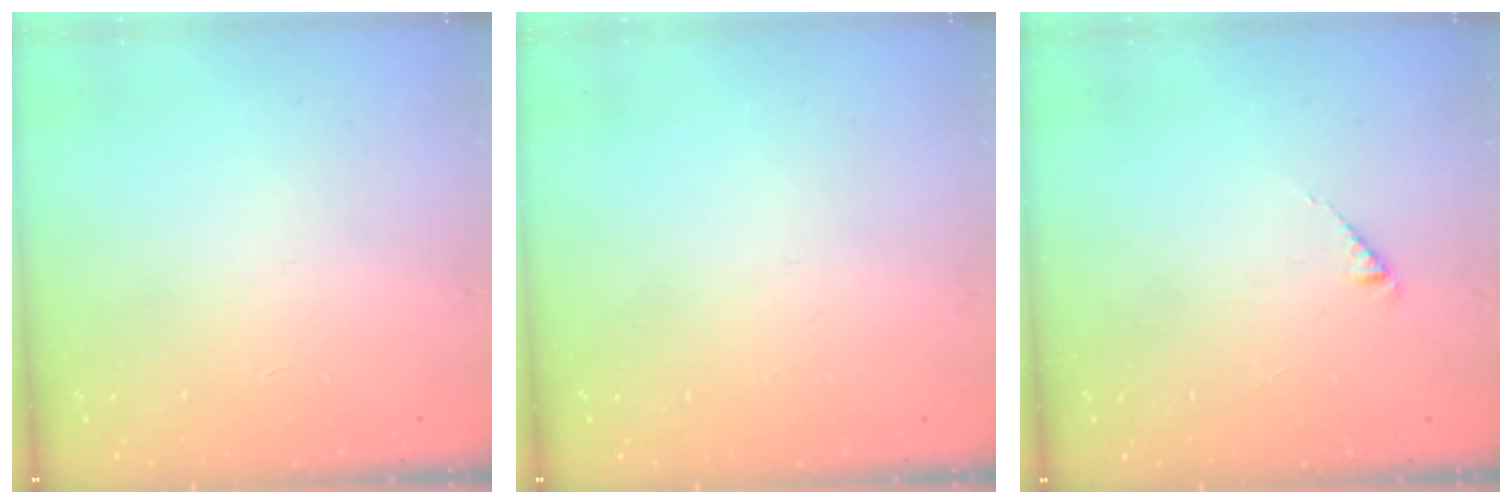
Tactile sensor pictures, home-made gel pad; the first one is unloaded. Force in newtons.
{"total": 0.0}
{"total": 2.5, "press": 2.4, "slide": 0.4}